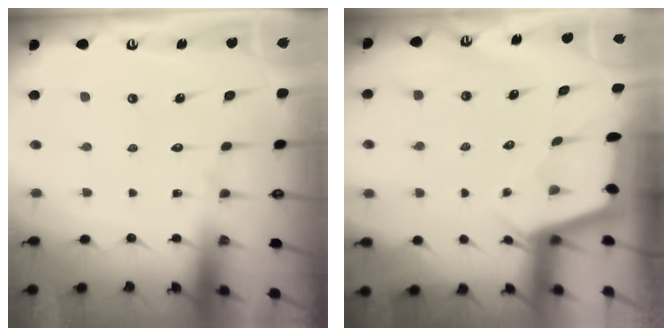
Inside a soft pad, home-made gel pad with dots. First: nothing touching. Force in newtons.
{"total": 2.2, "press": 2.2, "slide": 0.3}